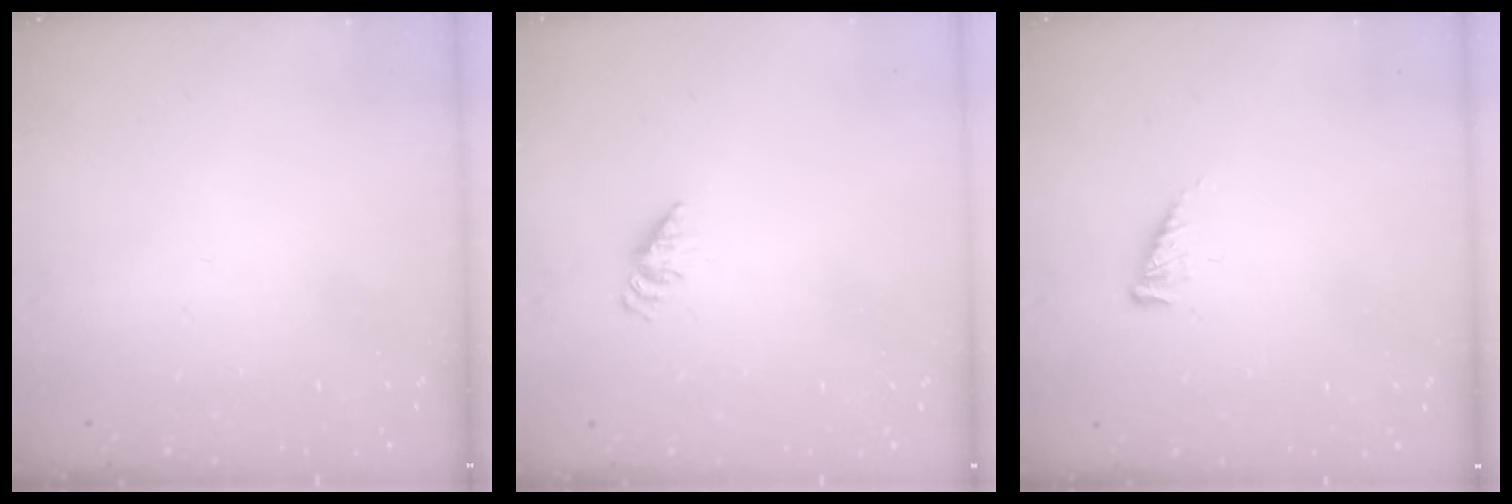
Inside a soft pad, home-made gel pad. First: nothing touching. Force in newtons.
{"total": 1.6, "press": 1.6, "slide": 0.2}
{"total": 3.6, "press": 3.6, "slide": 0.5}